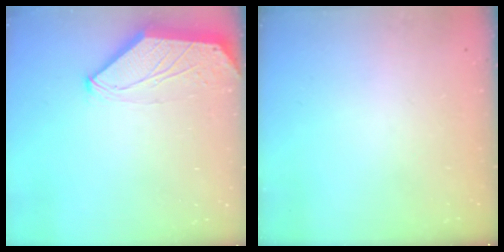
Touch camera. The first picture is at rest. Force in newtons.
{"total": 0.0}